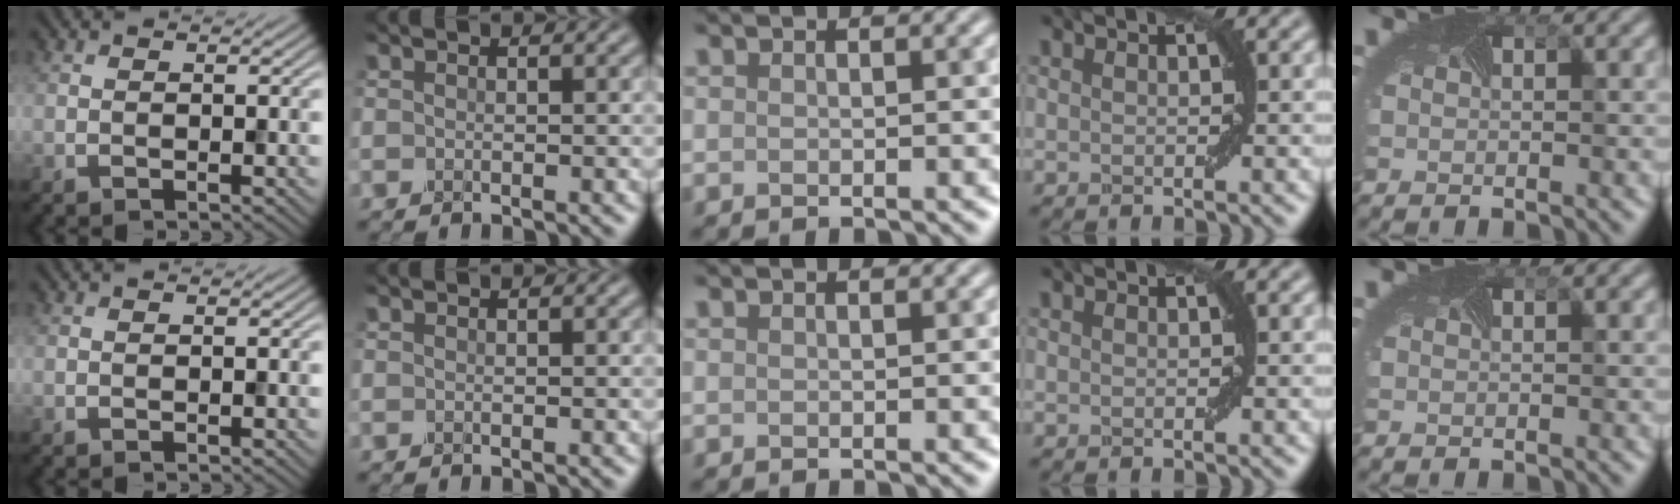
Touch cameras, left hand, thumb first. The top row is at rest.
{}